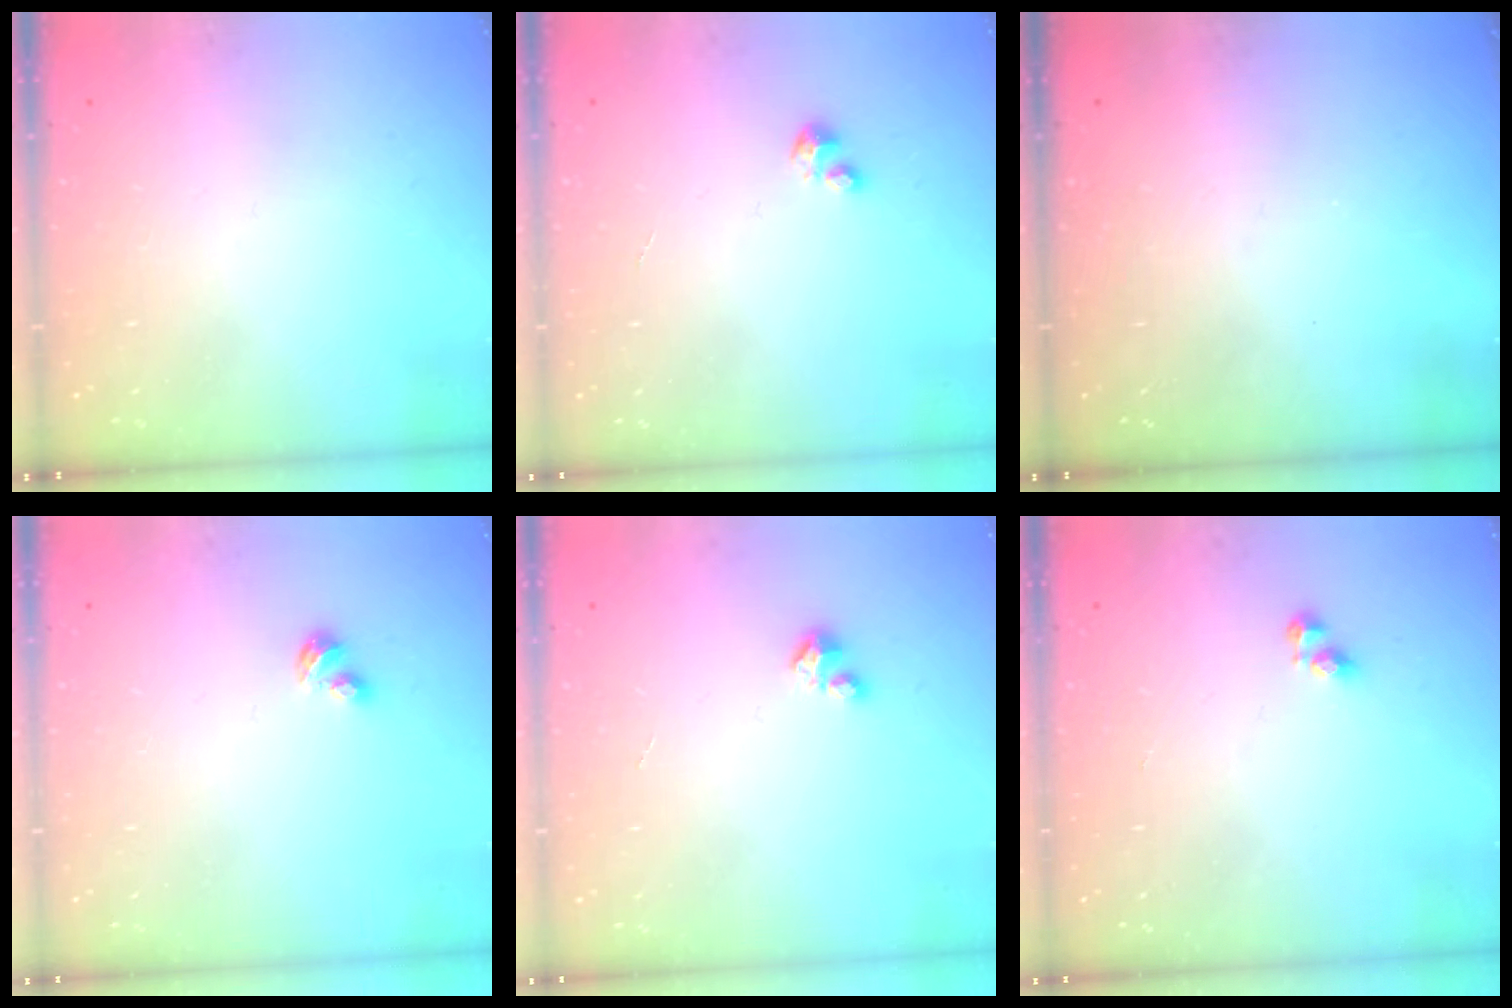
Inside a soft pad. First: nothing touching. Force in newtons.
{"total": 2.0, "press": 2.0, "slide": 0.2}
{"total": 0.0}
{"total": 3.1, "press": 3.0, "slide": 0.5}
{"total": 1.5, "press": 1.5, "slide": 0.2}
{"total": 2.8, "press": 2.8, "slide": 0.3}